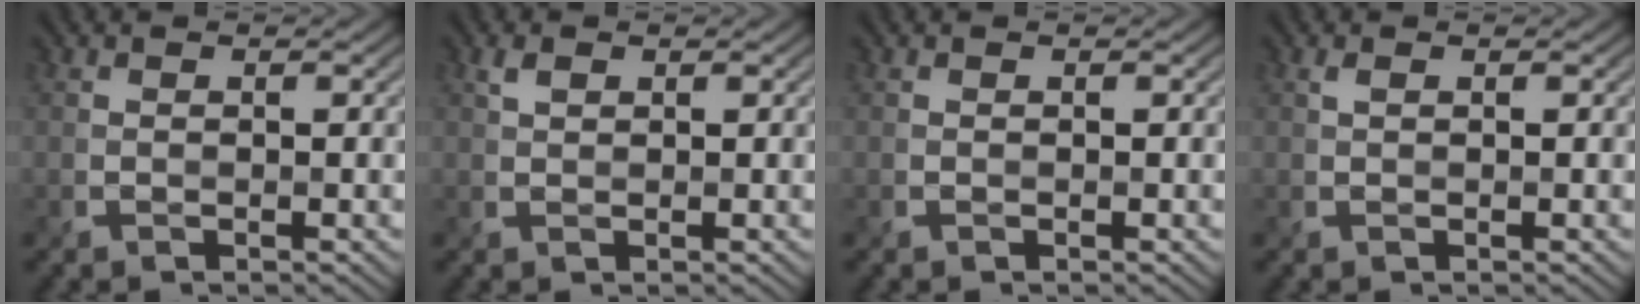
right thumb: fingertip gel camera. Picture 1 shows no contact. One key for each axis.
{"total": 1.2, "fx": 0.6, "fy": 0.7, "fz": 0.7, "tx": -0.018, "ty": 0.001, "tz": 0.013}
{"total": 0.0}
{"total": 0.5, "fx": 0.2, "fy": 0.2, "fz": 0.5, "tx": -0.014, "ty": 0.000, "tz": 0.005}